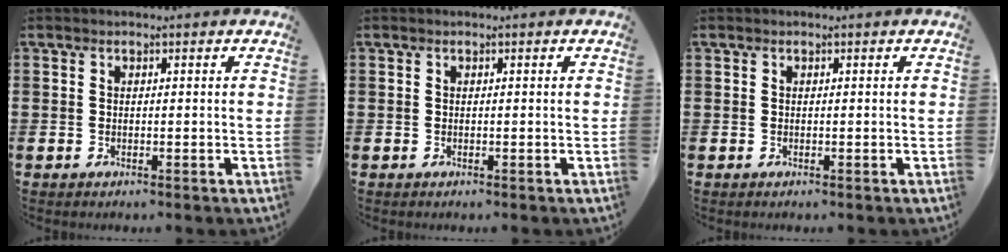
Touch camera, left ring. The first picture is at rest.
{"total": 0.0}
{"total": 0.0}